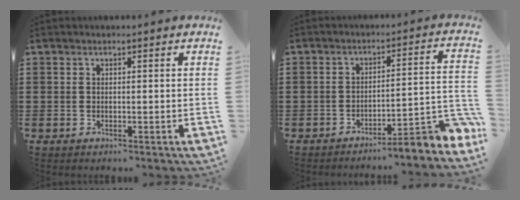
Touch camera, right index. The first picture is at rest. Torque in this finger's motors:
{"motor_torque": [1.17, -0.96, 0.35, 0.04]}